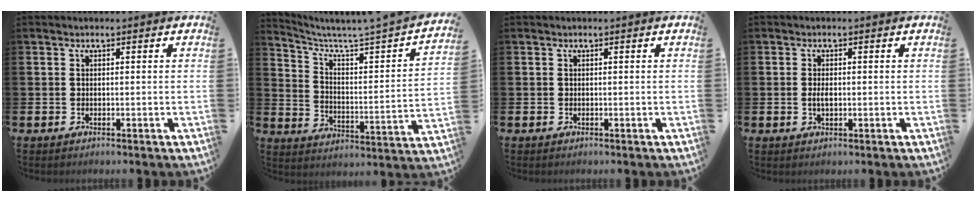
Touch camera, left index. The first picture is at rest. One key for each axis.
{"total": 4.7, "fx": 3.9, "fy": -0.1, "fz": 2.7, "tx": -0.070, "ty": -0.045, "tz": 0.050}
{"total": 0.0}
{"total": 1.7, "fx": -0.1, "fy": 0.8, "fz": 1.5, "tx": -0.025, "ty": 0.001, "tz": -0.004}